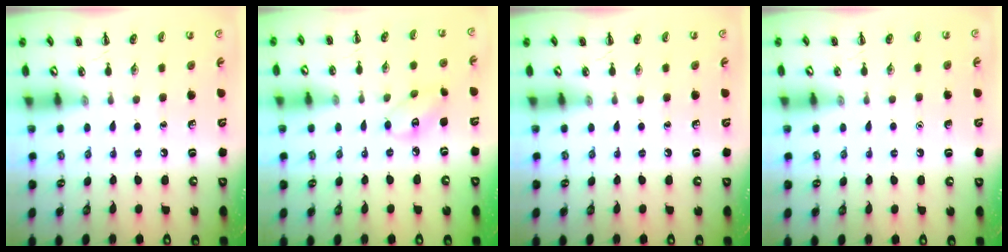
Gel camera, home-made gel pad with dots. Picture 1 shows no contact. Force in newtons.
{"total": 3.8, "press": 3.8, "slide": 0.7}
{"total": 0.0}
{"total": 1.6, "press": 1.6, "slide": 0.1}